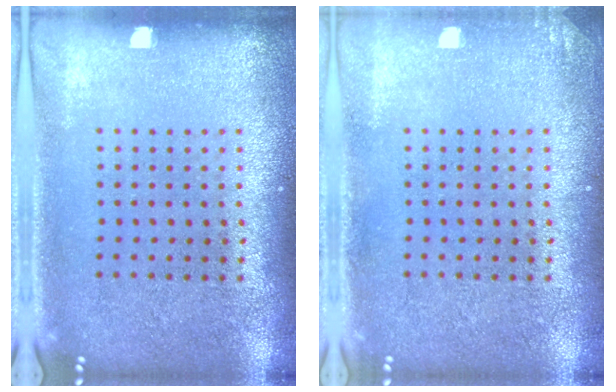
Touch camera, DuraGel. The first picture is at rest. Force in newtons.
{"total": 0.9, "press": 0.9, "slide": 0.2}